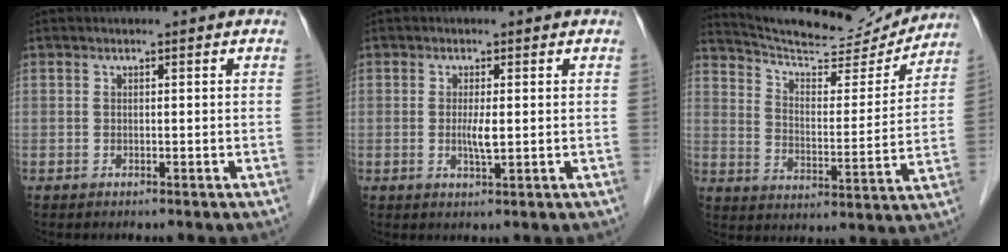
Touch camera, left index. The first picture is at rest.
{"total": 2.3, "force": [-0.4, 0.2, 2.2], "torque": [-0.048, -0.010, -0.007]}
{"total": 17.6, "force": [16.8, 2.4, 4.7], "torque": [-0.080, -0.022, 0.244]}